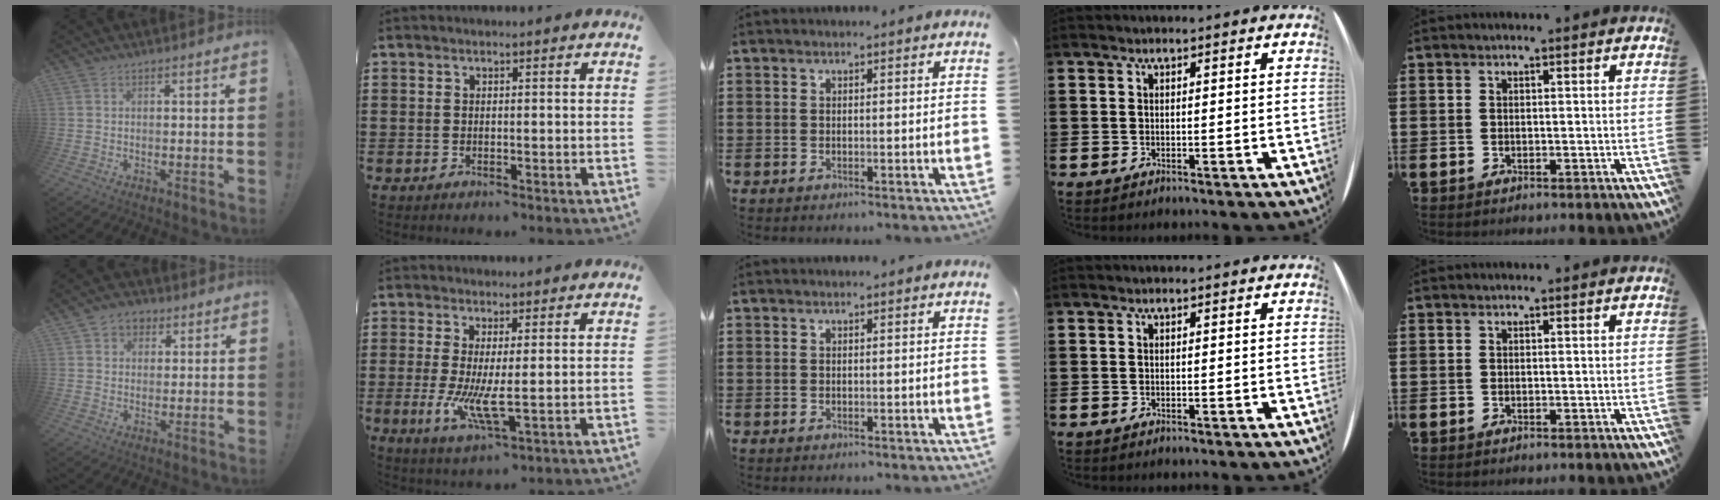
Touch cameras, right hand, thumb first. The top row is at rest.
{"thumb": {"total": 5.5, "force": [2.4, 4.6, 1.7], "torque": [-0.021, -0.008, 0.046]}, "index": {"total": 6.2, "force": [-0.3, 1.6, 6.0], "torque": [-0.115, -0.016, -0.005]}}